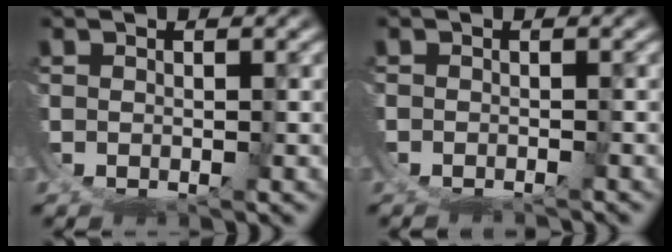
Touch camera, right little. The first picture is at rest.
{"total": 1.8, "force": [-1.8, 0.2, 0.0], "torque": [0.002, -0.006, -0.026]}